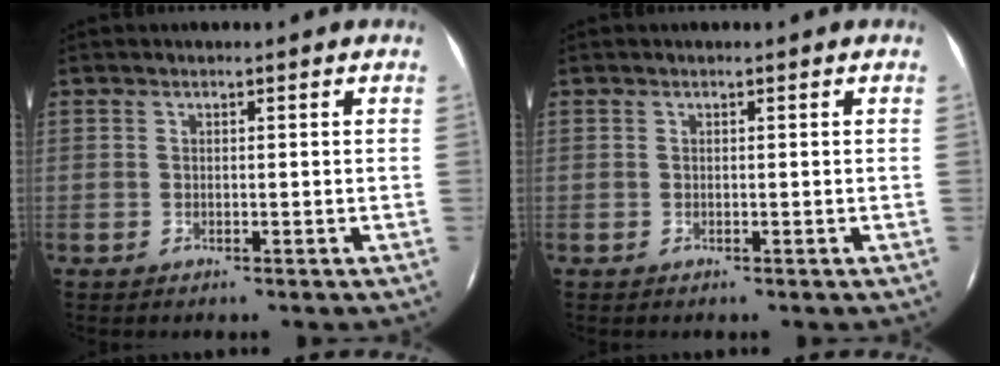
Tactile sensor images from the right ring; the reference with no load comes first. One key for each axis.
{"total": 0.0}